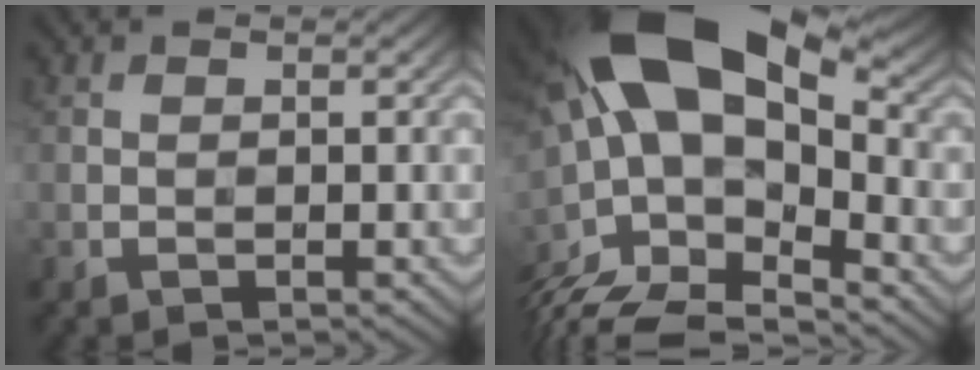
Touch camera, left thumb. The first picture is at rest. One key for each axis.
{"total": 19.1, "fx": -1.5, "fy": 9.7, "fz": 16.3, "tx": -0.317, "ty": -0.011, "tz": -0.005}